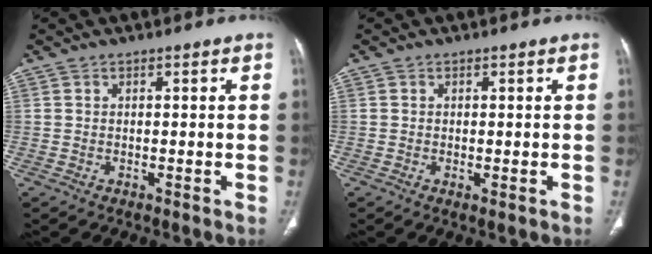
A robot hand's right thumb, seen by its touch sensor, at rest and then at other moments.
{"total": 0.8, "force": [-0.2, 0.3, 0.8], "torque": [-0.017, -0.005, -0.004]}